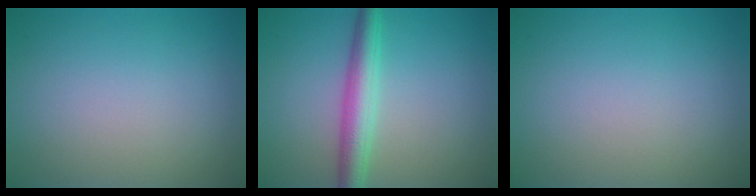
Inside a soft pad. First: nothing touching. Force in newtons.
{"total": 4.0, "press": 4.0, "slide": 0.1}
{"total": 0.0}